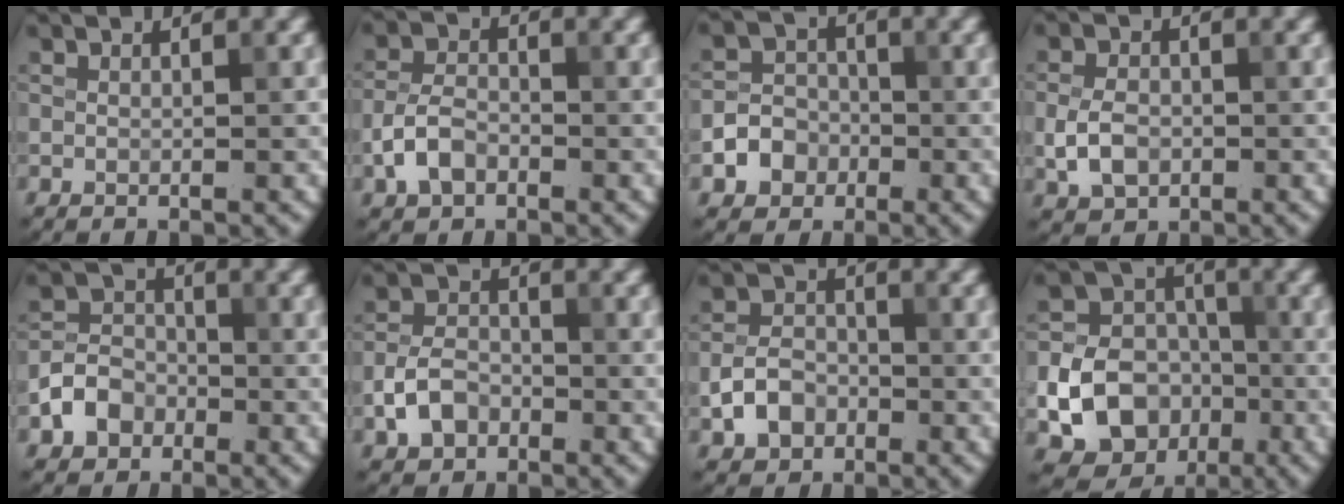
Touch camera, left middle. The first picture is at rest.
{"total": 3.2, "force": [-1.6, 2.1, 1.9], "torque": [-0.036, 0.006, -0.038]}
{"total": 3.2, "force": [-1.3, 2.8, 1.1], "torque": [-0.009, 0.004, -0.027]}
{"total": 3.2, "force": [-0.7, 2.3, 2.1], "torque": [-0.044, -0.001, -0.017]}
{"total": 3.8, "force": [-1.8, 3.0, 1.6], "torque": [-0.032, 0.005, -0.038]}
{"total": 3.6, "force": [-1.7, 2.5, 1.9], "torque": [-0.036, 0.005, -0.037]}
{"total": 3.7, "force": [-1.6, 2.7, 1.9], "torque": [-0.036, 0.004, -0.033]}
{"total": 8.9, "force": [-2.8, 7.4, 4.2], "torque": [-0.054, -0.013, -0.067]}